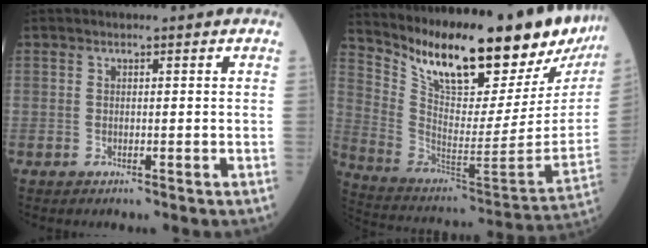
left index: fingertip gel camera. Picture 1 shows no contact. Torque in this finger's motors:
{"motor_torque": [0.41, -0.51, 0.52, 0.12]}